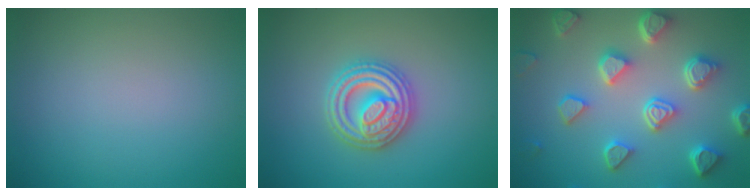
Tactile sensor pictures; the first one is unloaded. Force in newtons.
{"total": 4.9, "press": 4.9, "slide": 0.7}
{"total": 6.7, "press": 5.3, "slide": 4.1}